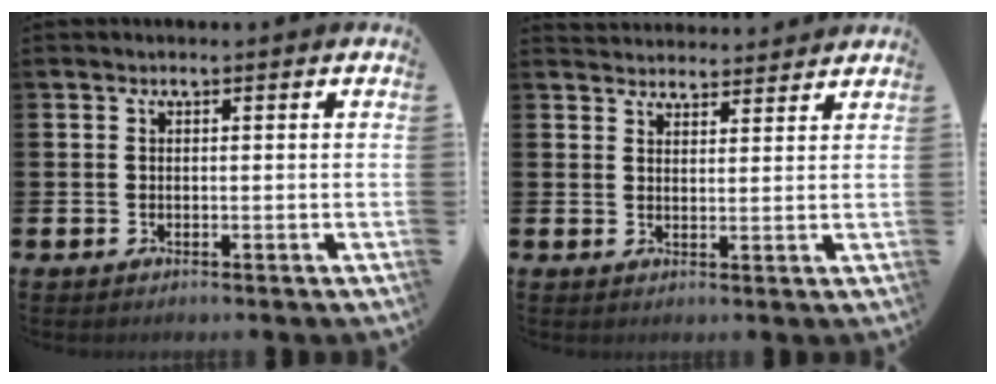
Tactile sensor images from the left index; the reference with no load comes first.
{"total": 3.5, "force": [3.4, 0.7, -0.3], "torque": [0.003, -0.018, 0.062]}